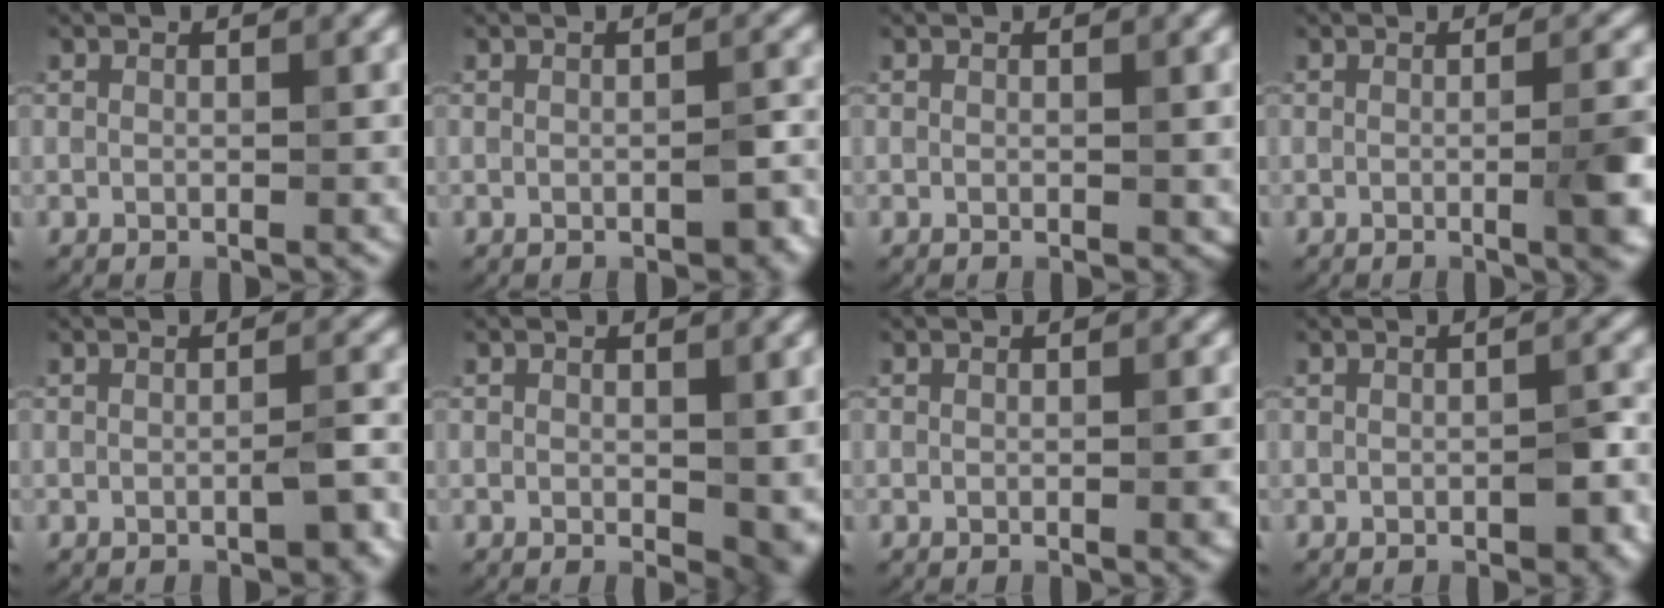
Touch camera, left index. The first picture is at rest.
{"total": 1.9, "force": [-0.7, 0.9, 1.5], "torque": [-0.021, 0.001, -0.008]}
{"total": 0.5, "force": [0.1, 0.4, 0.3], "torque": [-0.002, -0.002, 0.001]}
{"total": 4.3, "force": [-0.5, 1.0, 4.1], "torque": [-0.049, -0.002, -0.009]}
{"total": 1.9, "force": [-0.8, 0.4, 1.6], "torque": [-0.024, 0.001, -0.013]}
{"total": 3.4, "force": [0.1, 1.8, 2.9], "torque": [-0.037, -0.010, 0.004]}
{"total": 1.0, "force": [-0.2, 0.1, 1.0], "torque": [-0.011, 0.000, -0.002]}
{"total": 2.4, "force": [-0.7, 1.2, 2.0], "torque": [-0.026, 0.000, -0.006]}